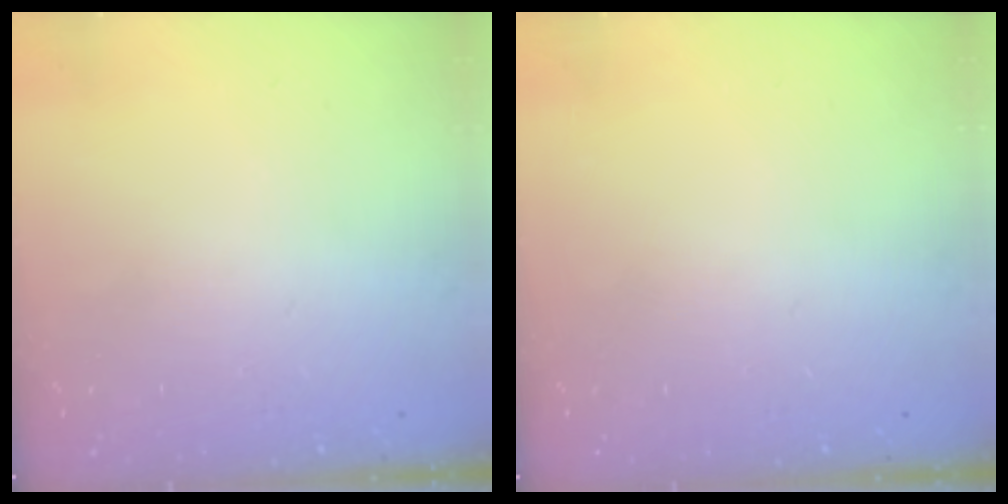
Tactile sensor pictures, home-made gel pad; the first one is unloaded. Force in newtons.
{"total": 0.0}